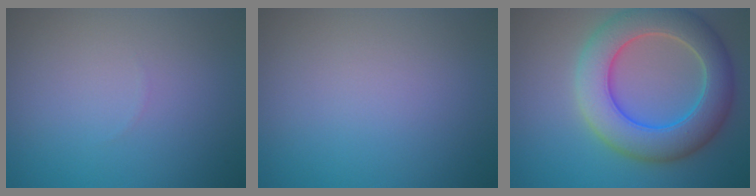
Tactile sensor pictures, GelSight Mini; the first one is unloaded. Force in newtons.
{"total": 0.0}
{"total": 8.5, "press": 8.4, "slide": 0.4}